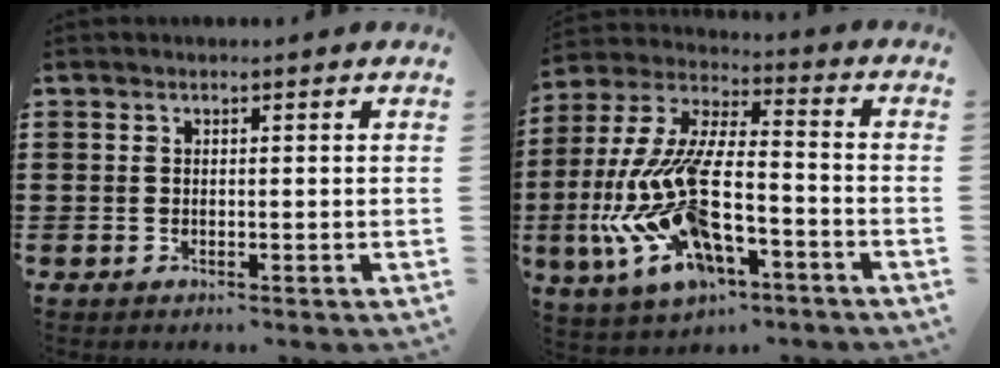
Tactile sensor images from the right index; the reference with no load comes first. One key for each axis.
{"total": 16.0, "fx": -6.7, "fy": 6.4, "fz": 13.0, "tx": -0.302, "ty": -0.013, "tz": -0.130}